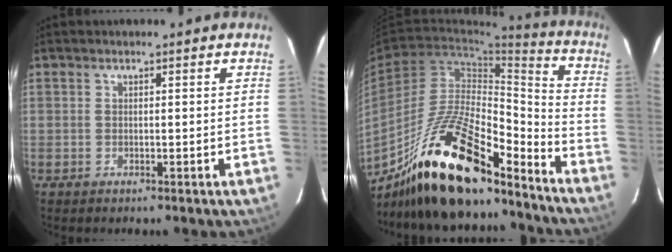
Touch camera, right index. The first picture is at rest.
{"total": 21.7, "force": [-16.5, 5.3, 12.9], "torque": [-0.225, 0.007, -0.290]}